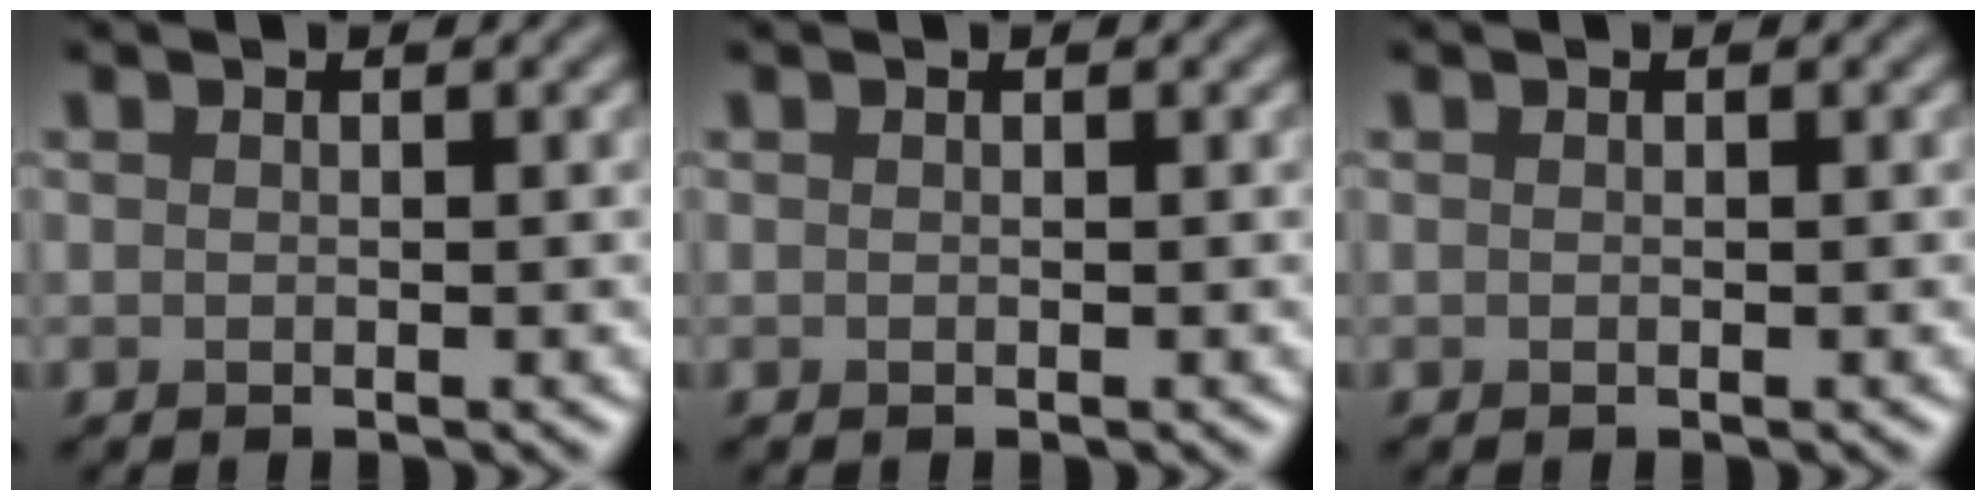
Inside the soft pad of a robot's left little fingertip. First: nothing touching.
{"total": 0.0}
{"total": 0.0}